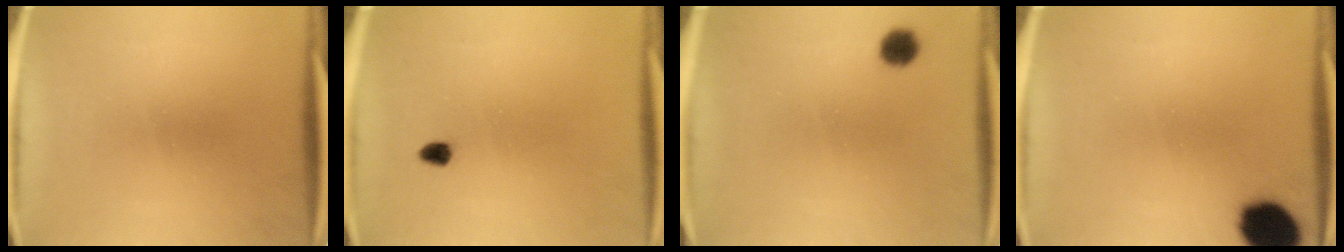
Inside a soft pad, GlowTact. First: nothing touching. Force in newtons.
{"total": 1.5}
{"total": 3.4}
{"total": 12.1}